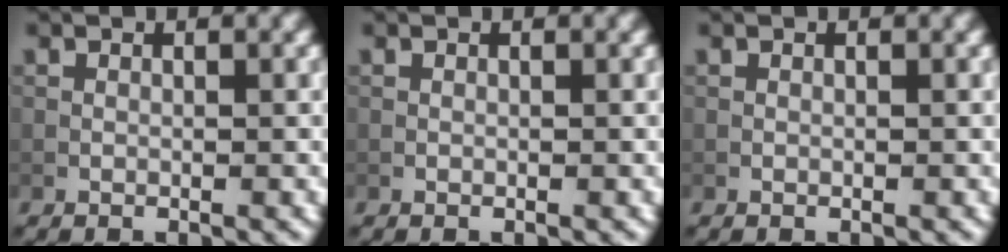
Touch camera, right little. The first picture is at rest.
{"total": 0.0}
{"total": 0.0}